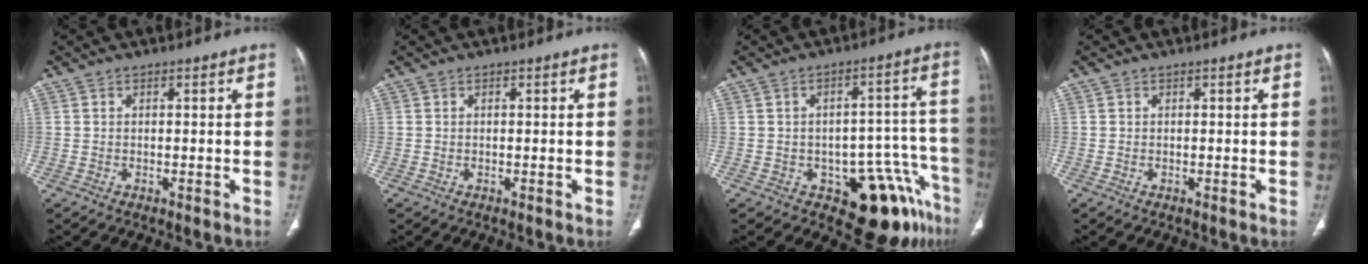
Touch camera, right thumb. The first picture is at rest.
{"total": 0.0}
{"total": 12.8, "force": [-7.6, 5.8, 8.5], "torque": [-0.052, 0.067, -0.097]}
{"total": 0.0}